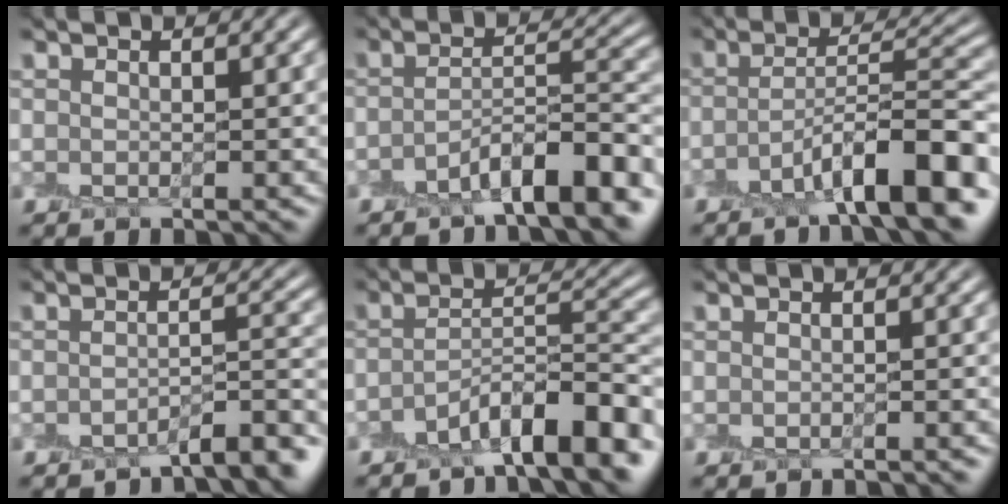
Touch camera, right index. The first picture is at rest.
{"total": 6.7, "force": [-3.9, 1.6, 5.2], "torque": [-0.076, 0.013, -0.066]}
{"total": 8.9, "force": [-4.4, 2.0, 7.5], "torque": [-0.109, 0.017, -0.077]}
{"total": 3.9, "force": [-3.1, 0.7, 2.2], "torque": [-0.019, 0.016, -0.052]}
{"total": 7.5, "force": [-4.5, 1.9, 5.7], "torque": [-0.081, 0.012, -0.076]}
{"total": 1.0, "force": [-0.9, 0.2, 0.5], "torque": [0.000, -0.005, -0.019]}